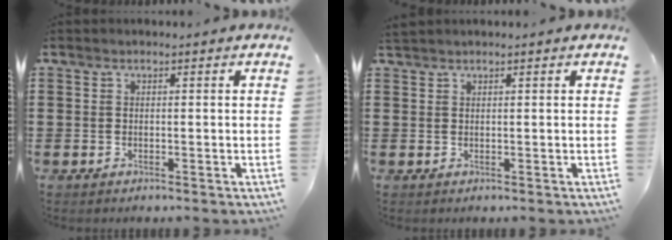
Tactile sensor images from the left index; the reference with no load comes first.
{"total": 0.6, "force": [0.6, 0.0, 0.1], "torque": [-0.004, 0.000, 0.012]}